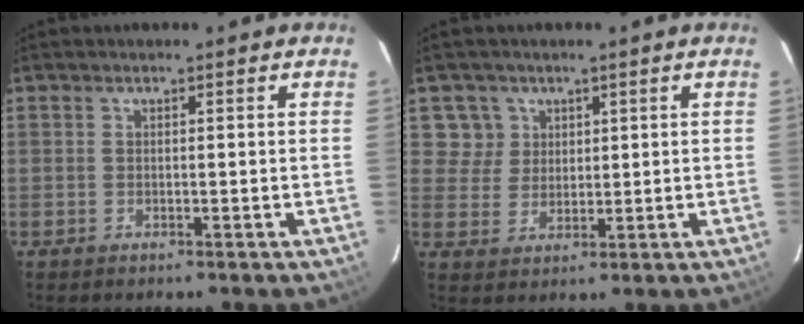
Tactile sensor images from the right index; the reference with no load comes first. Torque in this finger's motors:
{"motor_torque": [0.24, 0.20, 0.02, 0.00]}